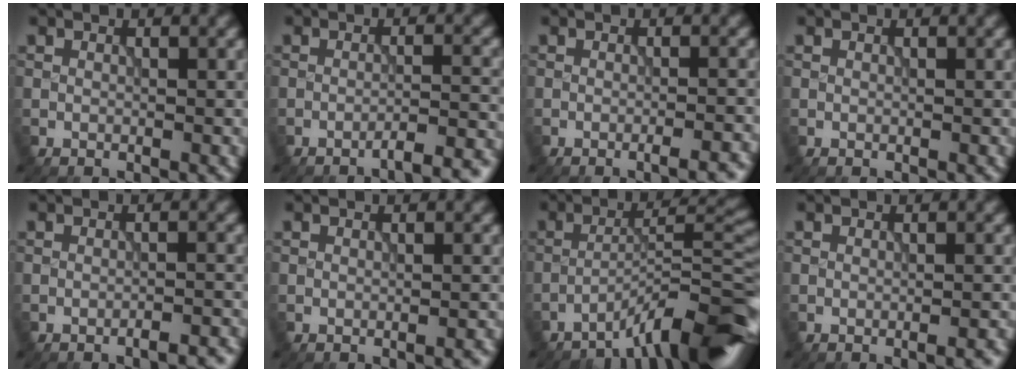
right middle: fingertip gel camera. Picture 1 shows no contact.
{"total": 4.1, "force": [-3.0, 0.8, 2.7], "torque": [-0.028, 0.010, -0.045]}
{"total": 2.6, "force": [-1.5, 0.6, 2.1], "torque": [-0.021, 0.006, -0.027]}
{"total": 0.0}
{"total": 2.4, "force": [-1.8, 0.5, 1.5], "torque": [-0.014, 0.005, -0.027]}
{"total": 0.9, "force": [-0.7, 0.2, 0.5], "torque": [-0.002, 0.002, -0.012]}
{"total": 9.2, "force": [-6.6, 1.3, 6.3], "torque": [-0.083, 0.018, -0.107]}
{"total": 1.4, "force": [-0.7, 0.4, 1.1], "torque": [-0.006, 0.001, -0.013]}